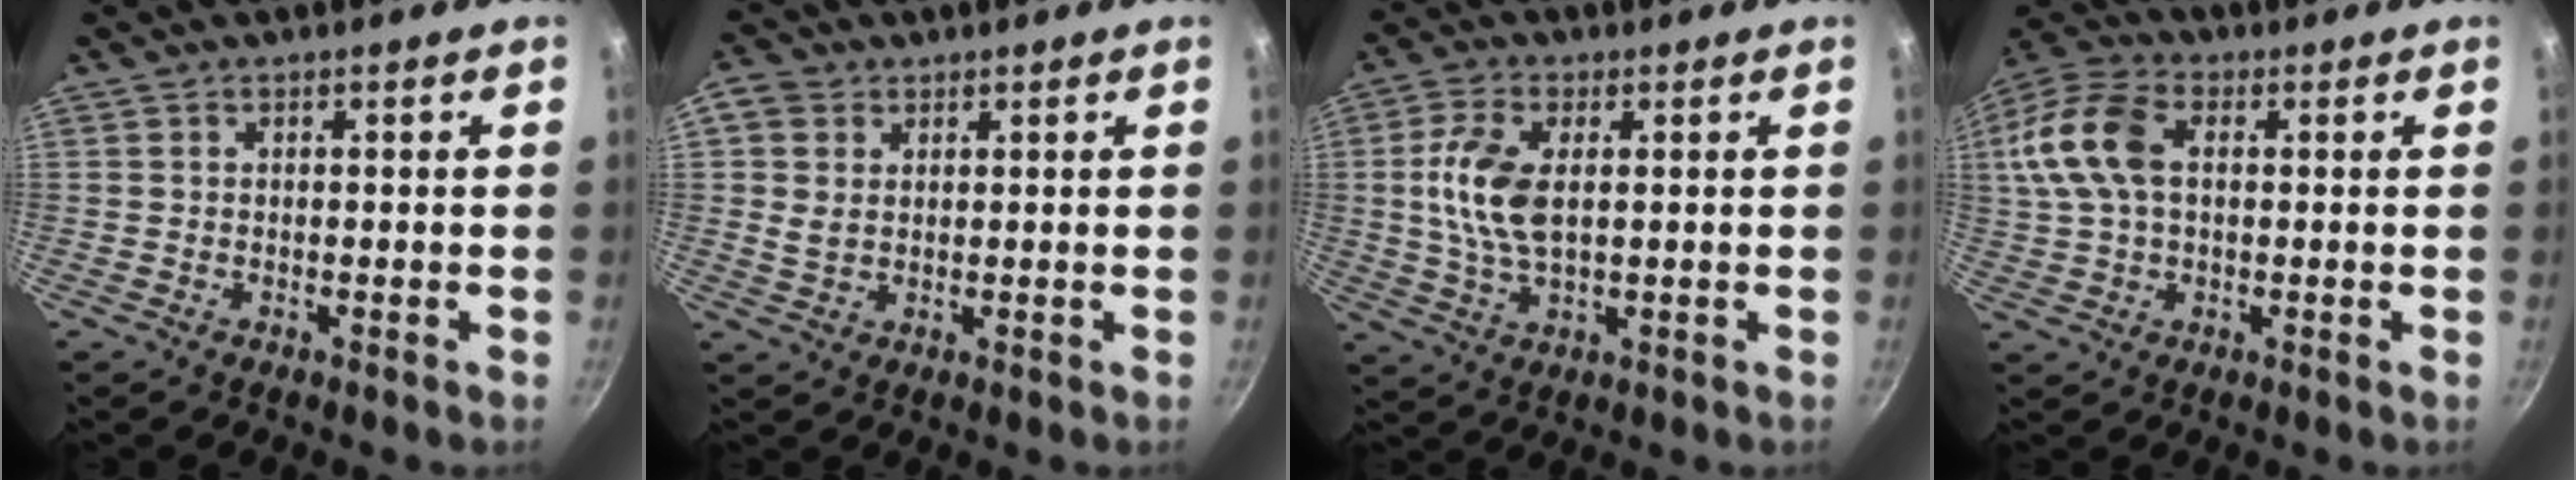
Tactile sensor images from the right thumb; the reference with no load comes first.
{"total": 4.7, "force": [1.3, 3.7, 2.5], "torque": [-0.038, -0.003, 0.021]}
{"total": 9.7, "force": [1.2, 5.0, 8.2], "torque": [-0.165, 0.002, 0.024]}
{"total": 13.5, "force": [2.3, 8.5, 10.2], "torque": [-0.208, 0.022, 0.030]}